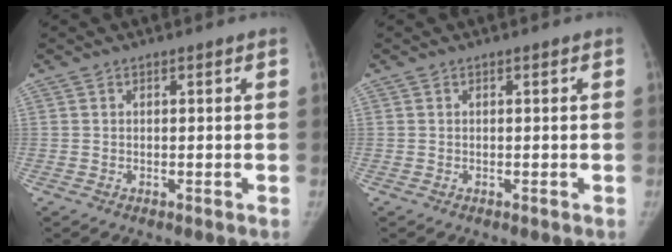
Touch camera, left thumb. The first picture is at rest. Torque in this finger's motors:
{"motor_torque": [0.00, 0.00, 0.06, -0.02, 0.00]}